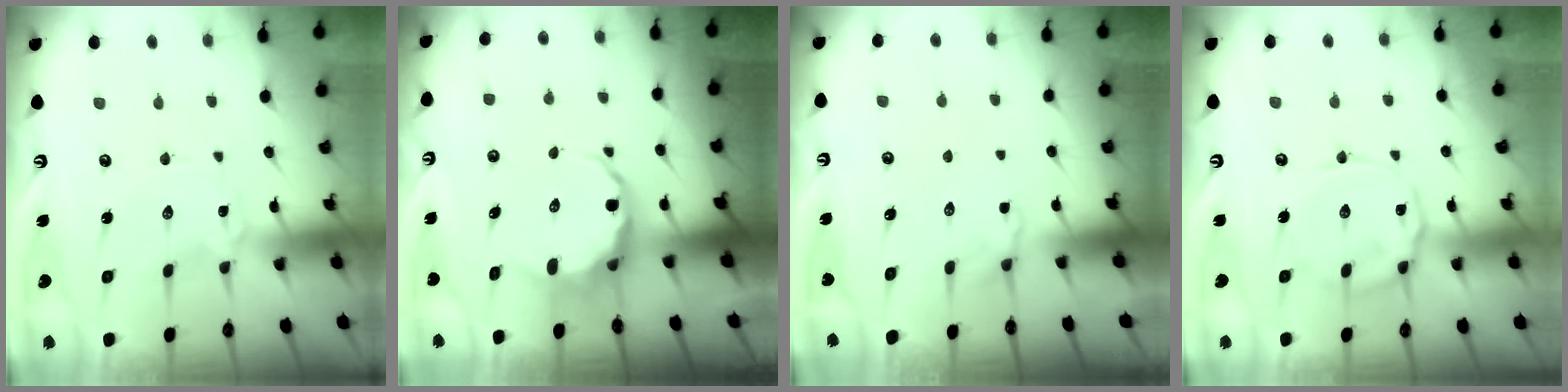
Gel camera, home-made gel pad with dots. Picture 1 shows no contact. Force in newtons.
{"total": 7.3, "press": 7.0, "slide": 2.0}
{"total": 2.2, "press": 1.5, "slide": 1.6}
{"total": 8.8, "press": 8.7, "slide": 0.5}